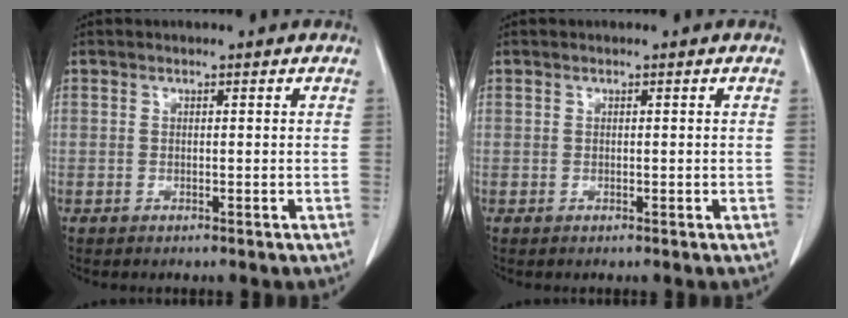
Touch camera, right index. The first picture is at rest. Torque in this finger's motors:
{"motor_torque": [-0.19, 0.03, -0.01, 0.00]}